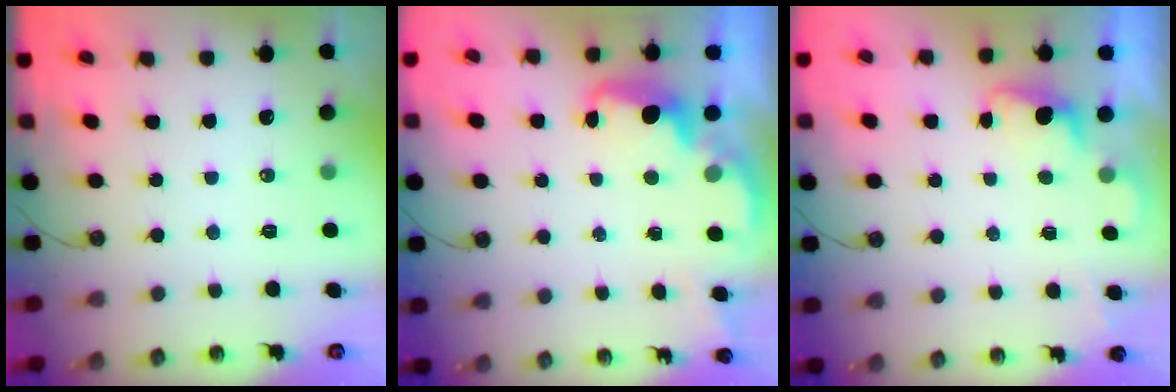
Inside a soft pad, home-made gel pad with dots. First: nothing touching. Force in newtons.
{"total": 2.1, "press": 2.0, "slide": 0.6}
{"total": 0.9, "press": 0.6, "slide": 0.7}